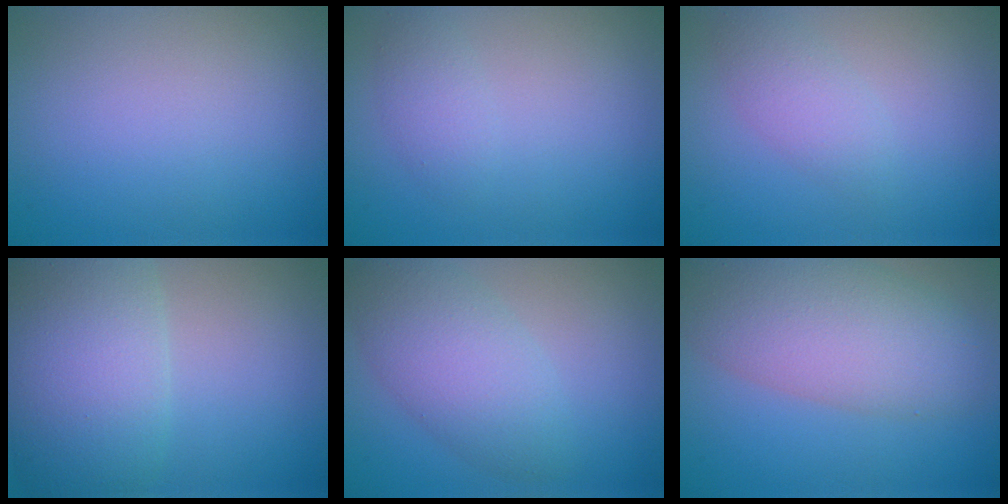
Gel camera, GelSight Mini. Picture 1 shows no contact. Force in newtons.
{"total": 1.5, "press": 1.5, "slide": 0.0}
{"total": 2.0, "press": 2.0, "slide": 0.1}
{"total": 9.6, "press": 9.6, "slide": 0.5}
{"total": 4.8, "press": 4.8, "slide": 0.0}
{"total": 8.1, "press": 8.1, "slide": 0.4}